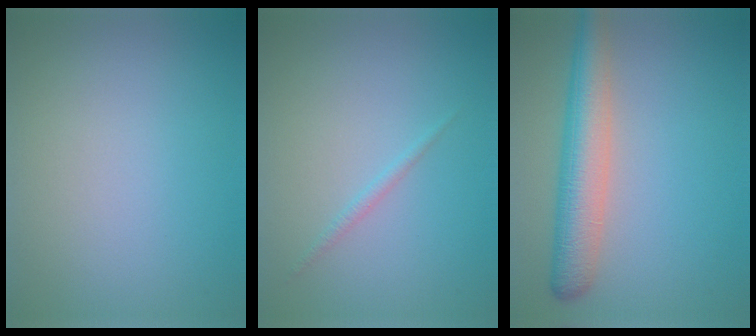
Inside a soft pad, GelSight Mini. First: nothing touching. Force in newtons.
{"total": 0.7, "press": 0.7, "slide": 0.1}
{"total": 5.5, "press": 5.5, "slide": 0.2}